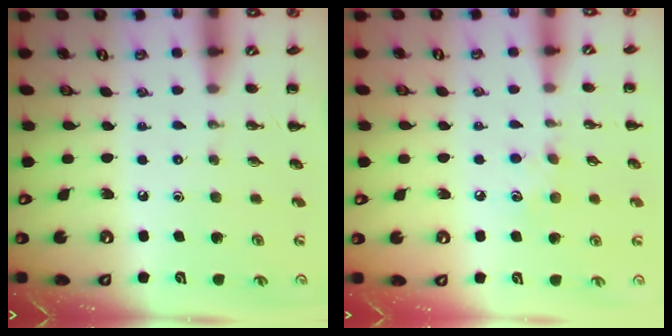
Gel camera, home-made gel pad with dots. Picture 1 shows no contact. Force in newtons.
{"total": 6.5, "press": 6.3, "slide": 1.6}